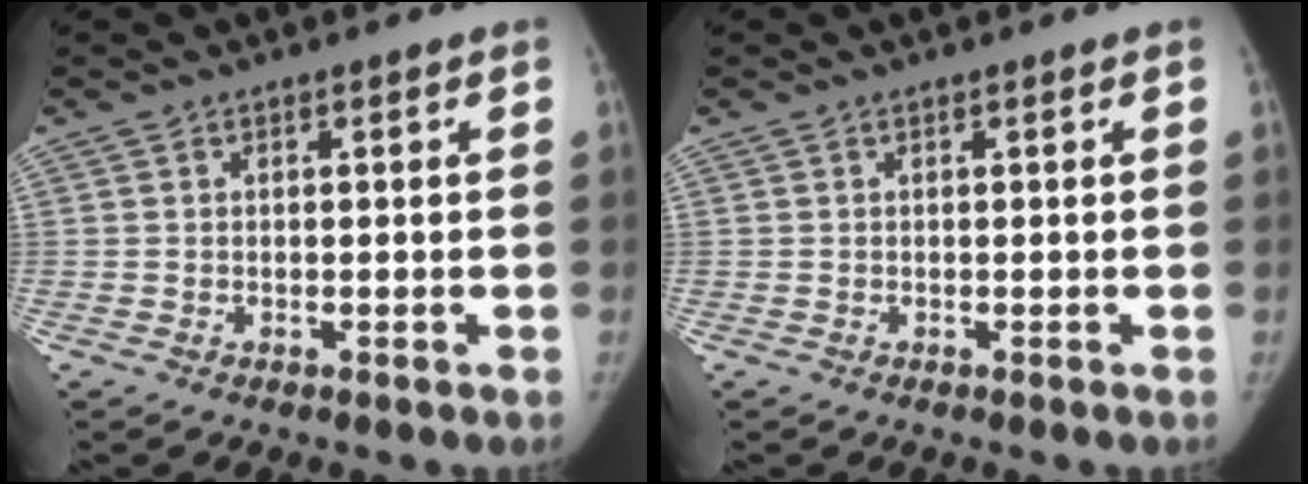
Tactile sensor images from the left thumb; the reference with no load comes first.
{"total": 0.0}